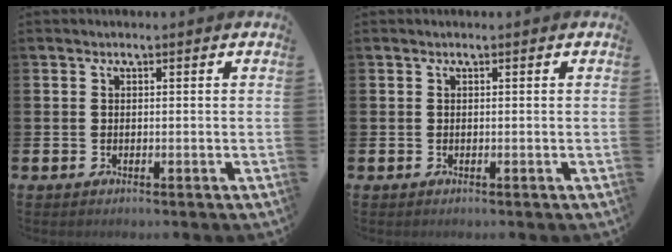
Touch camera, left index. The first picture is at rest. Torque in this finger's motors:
{"motor_torque": [0.03, 0.03, 0.00, 0.00]}